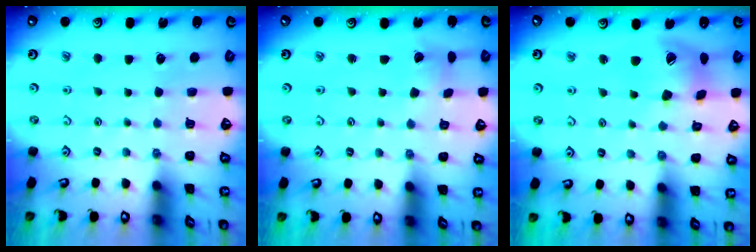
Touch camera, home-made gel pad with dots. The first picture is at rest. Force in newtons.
{"total": 2.2, "press": 2.2, "slide": 0.2}
{"total": 14.3, "press": 14.1, "slide": 2.2}